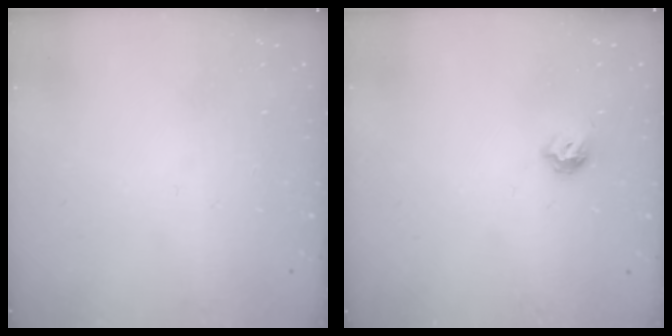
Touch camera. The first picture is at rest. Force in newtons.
{"total": 5.3, "press": 5.2, "slide": 1.2}